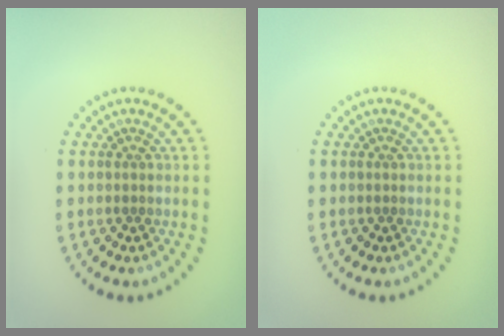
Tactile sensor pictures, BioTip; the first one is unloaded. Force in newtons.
{"total": 0.0}